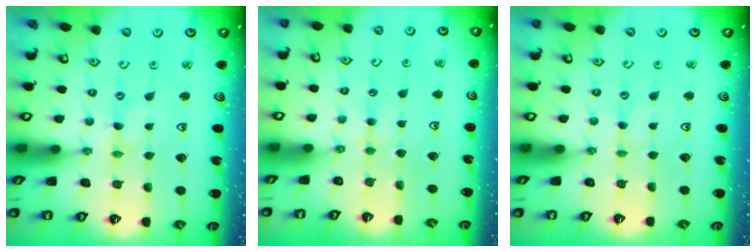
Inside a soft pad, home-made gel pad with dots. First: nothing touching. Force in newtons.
{"total": 2.6, "press": 2.5, "slide": 0.5}
{"total": 0.9, "press": 0.9, "slide": 0.2}